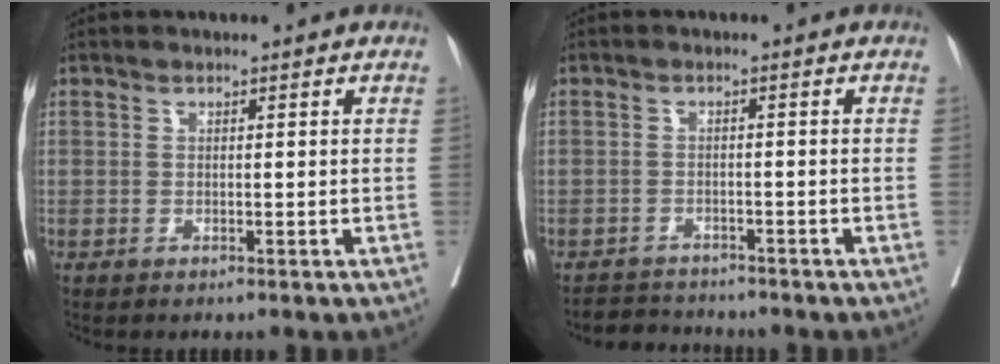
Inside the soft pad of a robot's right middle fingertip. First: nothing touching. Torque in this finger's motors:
{"motor_torque": [0.08, -0.17, -0.02, -0.05]}